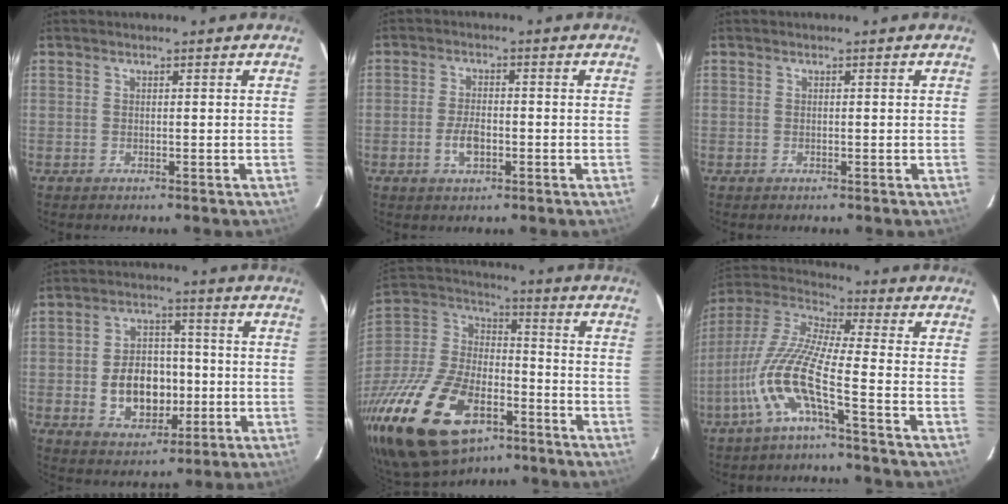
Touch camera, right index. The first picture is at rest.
{"total": 4.5, "force": [-1.6, 2.3, 3.5], "torque": [-0.073, 0.000, -0.027]}
{"total": 0.0}
{"total": 11.3, "force": [-1.9, 8.2, 7.5], "torque": [-0.151, 0.015, -0.014]}
{"total": 30.0, "force": [-15.9, 16.6, 19.4], "torque": [-0.421, -0.016, -0.262]}
{"total": 11.9, "force": [-5.1, 0.6, 10.7], "torque": [-0.216, -0.005, -0.104]}